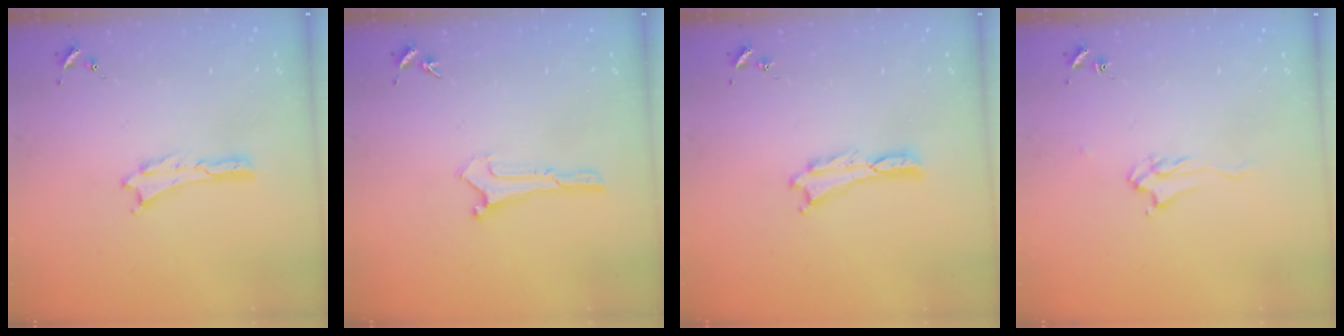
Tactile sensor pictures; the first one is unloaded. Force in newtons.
{"total": 0.0}
{"total": 0.0}
{"total": 2.5, "press": 2.4, "slide": 0.4}